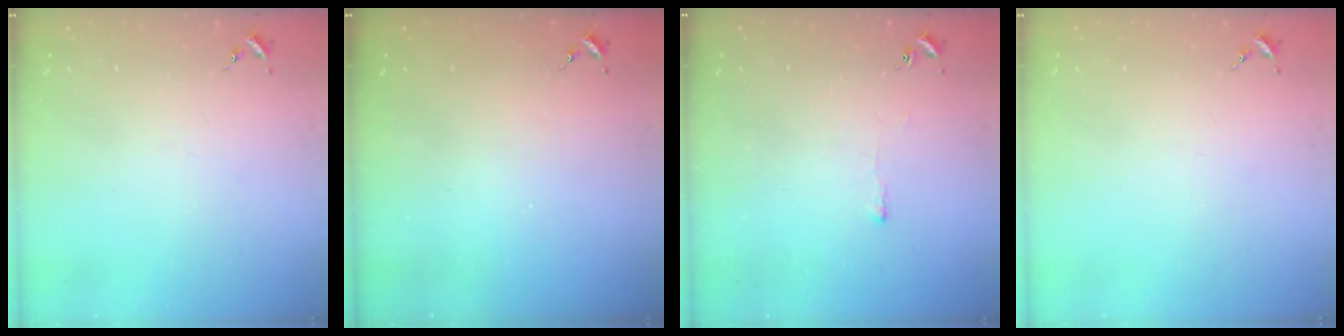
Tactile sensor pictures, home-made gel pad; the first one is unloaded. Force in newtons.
{"total": 0.0}
{"total": 2.4, "press": 2.4, "slide": 0.5}
{"total": 0.0}